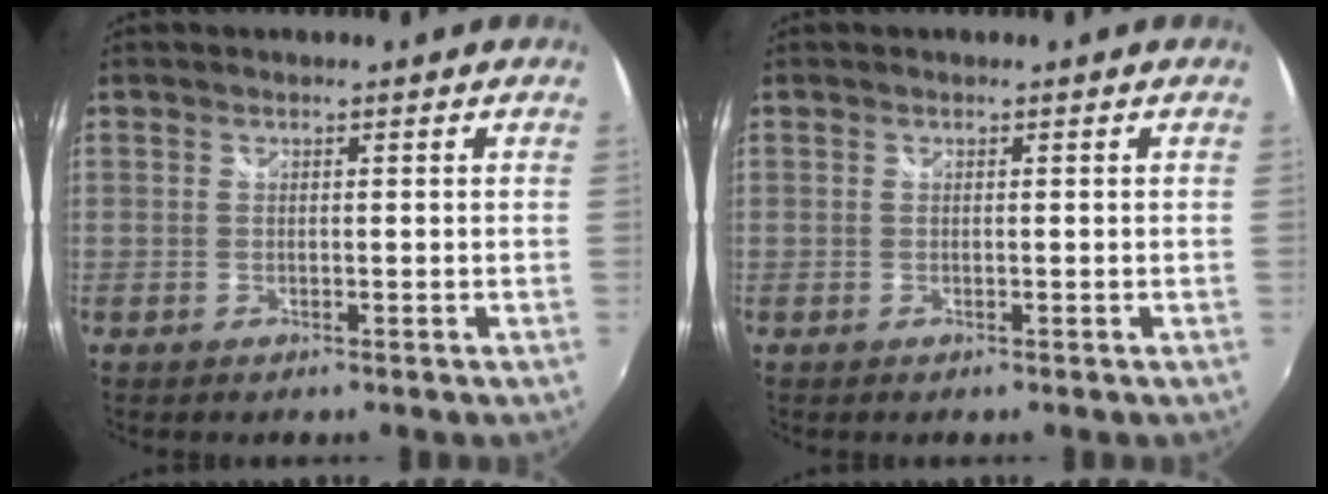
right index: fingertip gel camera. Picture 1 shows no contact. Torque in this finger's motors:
{"motor_torque": [-0.10, 0.09, 0.01, 0.00]}